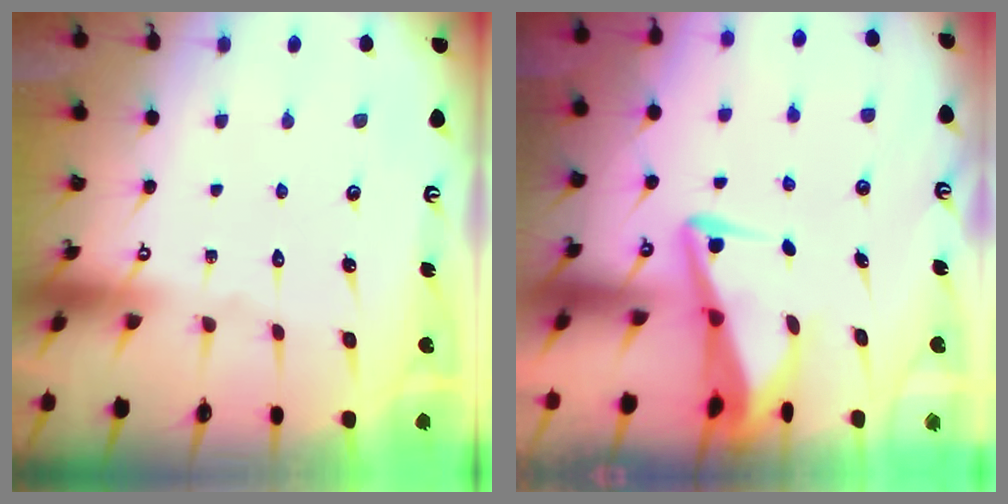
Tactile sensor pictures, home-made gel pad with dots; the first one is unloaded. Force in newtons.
{"total": 4.1, "press": 3.9, "slide": 1.3}